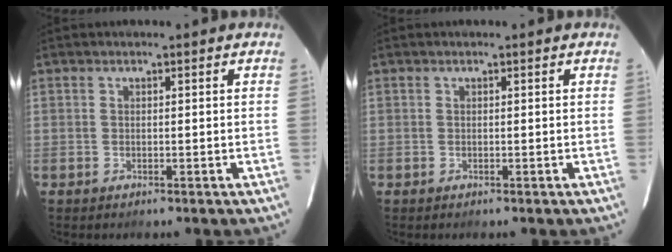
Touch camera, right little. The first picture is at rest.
{"total": 0.0}